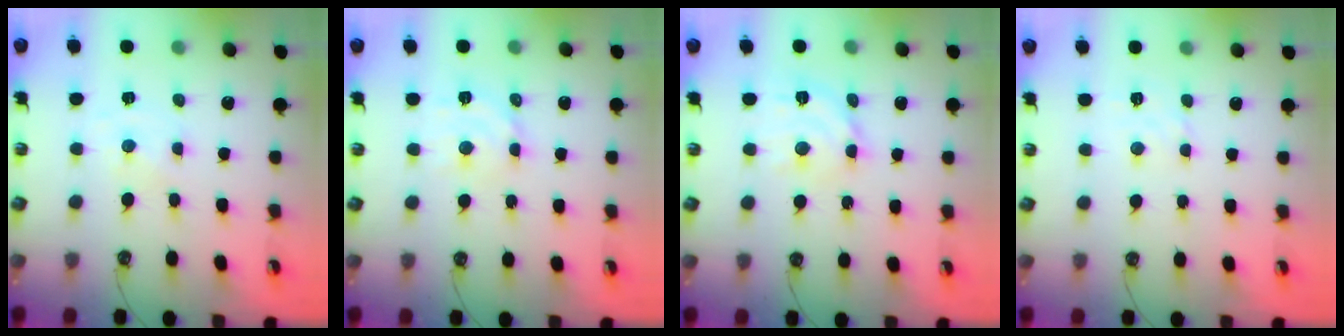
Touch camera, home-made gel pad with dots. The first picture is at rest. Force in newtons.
{"total": 8.1, "press": 8.0, "slide": 1.3}
{"total": 11.0, "press": 10.9, "slide": 0.8}
{"total": 2.1, "press": 2.1, "slide": 0.5}